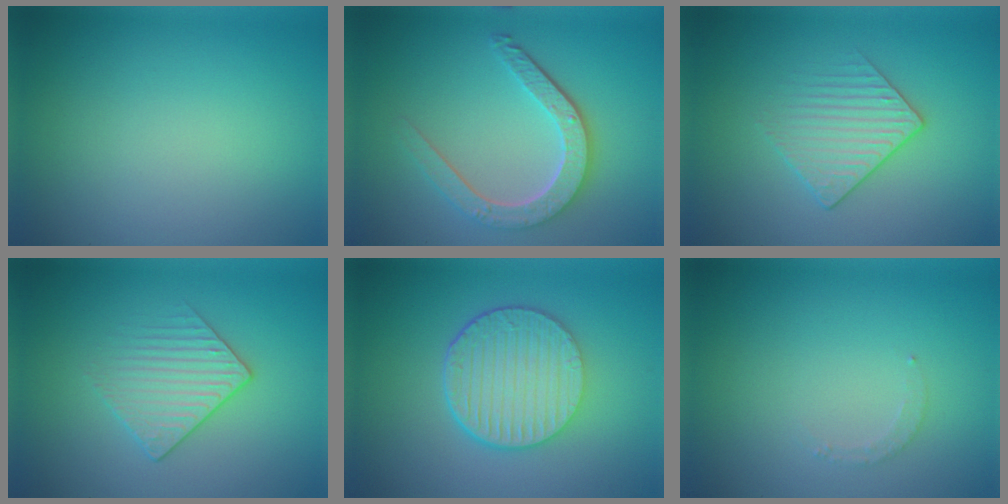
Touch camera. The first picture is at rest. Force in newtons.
{"total": 4.8, "press": 3.7, "slide": 3.1}
{"total": 2.1, "press": 1.8, "slide": 1.1}
{"total": 2.1, "press": 1.8, "slide": 1.1}
{"total": 6.5, "press": 4.8, "slide": 4.5}
{"total": 0.9, "press": 0.9, "slide": 0.2}